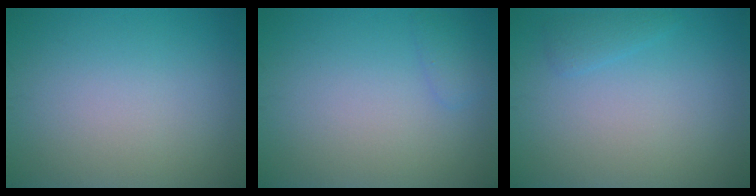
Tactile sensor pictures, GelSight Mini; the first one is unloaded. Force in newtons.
{"total": 1.0, "press": 1.0, "slide": 0.1}
{"total": 1.1, "press": 1.1, "slide": 0.1}